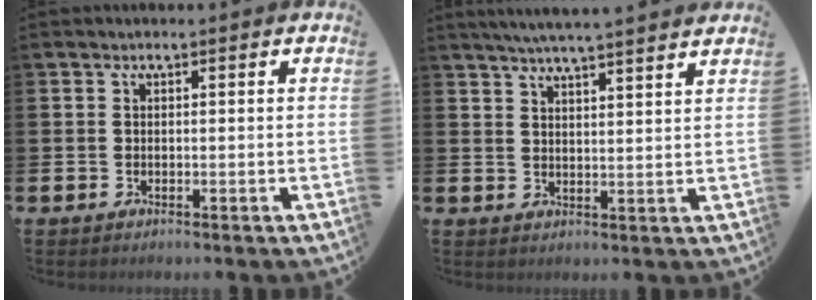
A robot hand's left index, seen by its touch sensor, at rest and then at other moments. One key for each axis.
{"total": 5.0, "fx": 4.8, "fy": -0.8, "fz": 1.1, "tx": -0.031, "ty": -0.022, "tz": 0.085}